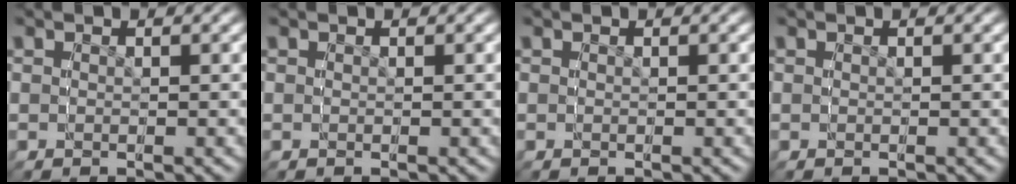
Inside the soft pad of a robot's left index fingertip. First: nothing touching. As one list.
[{"total": 0.0}, {"total": 0.0}, {"total": 0.0}]